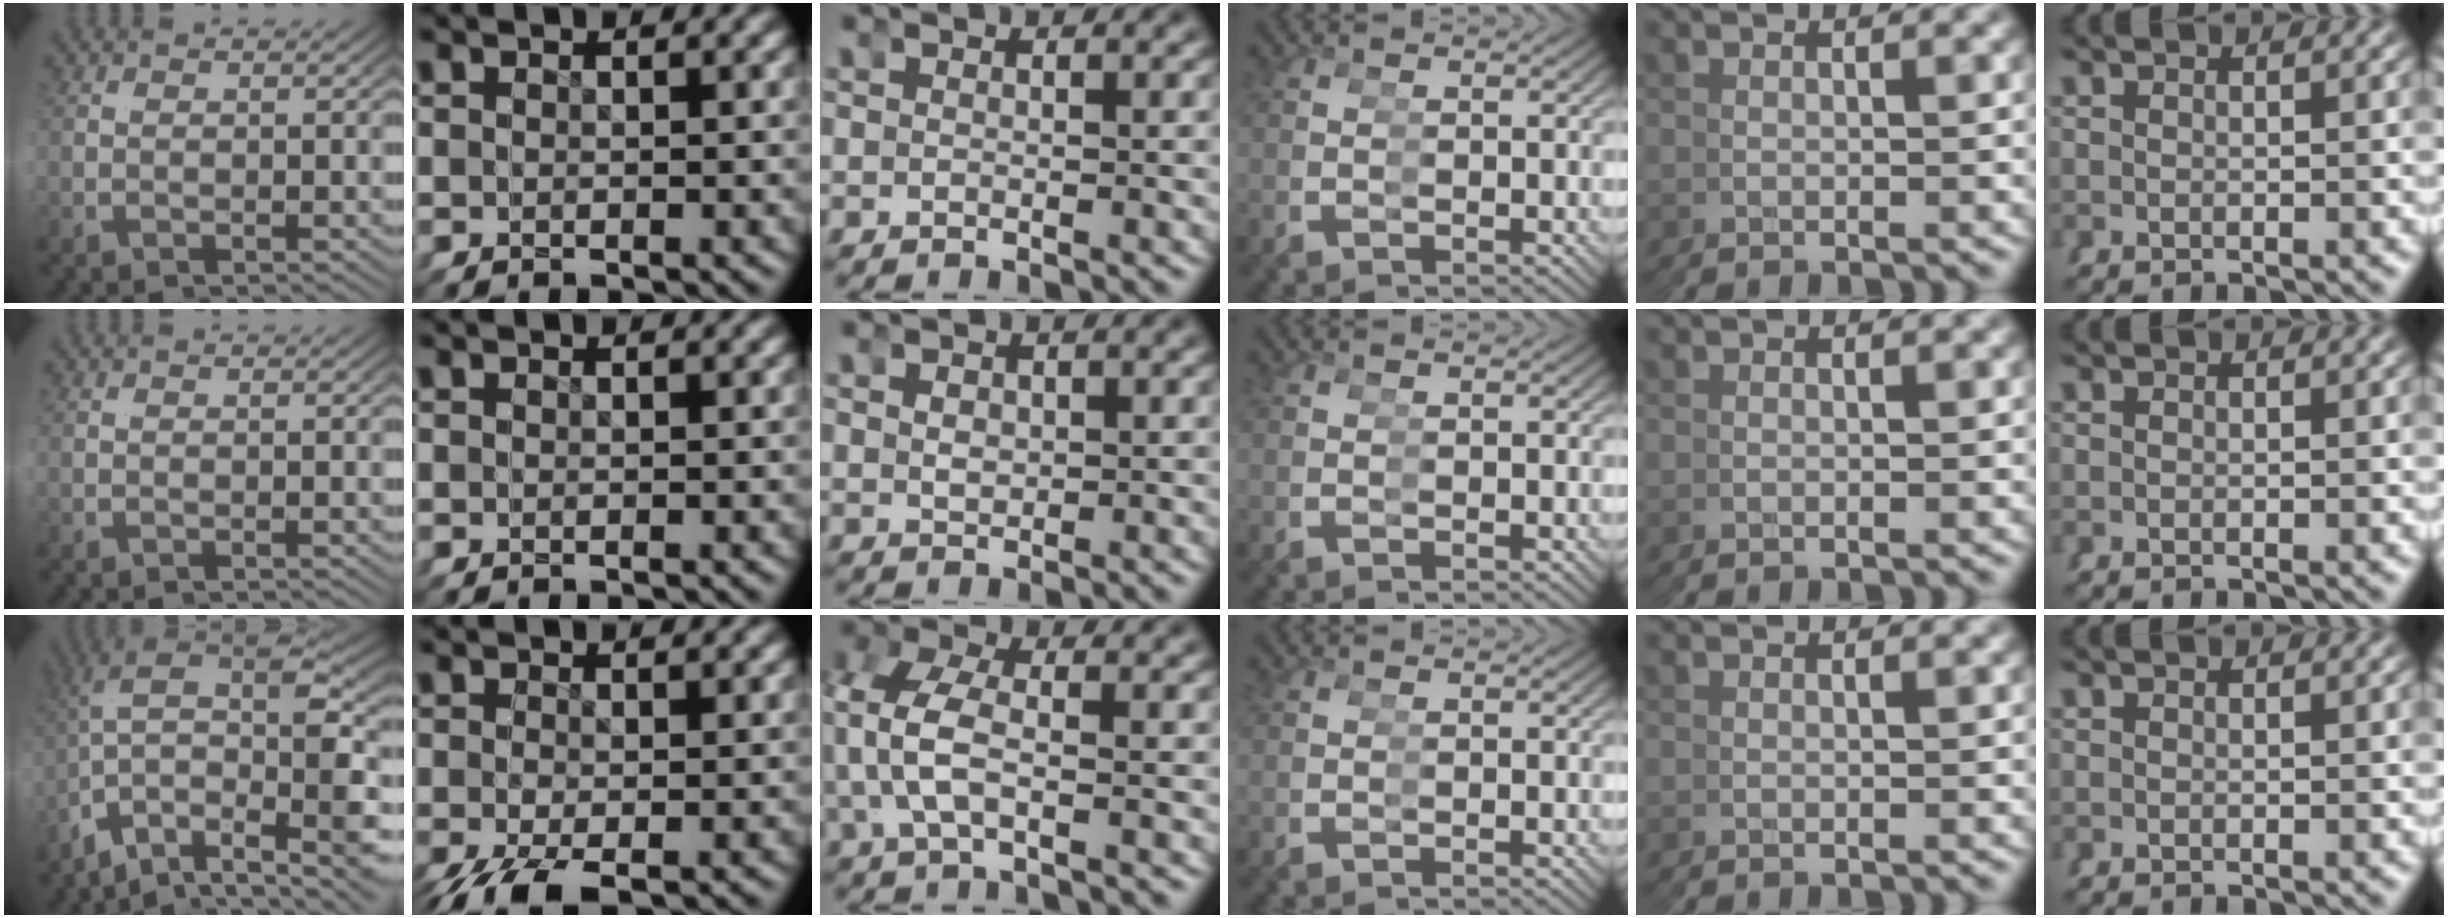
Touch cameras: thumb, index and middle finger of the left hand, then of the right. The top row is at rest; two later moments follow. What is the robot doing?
{"motion": "grasp_and_lifting", "object": "pipette"}